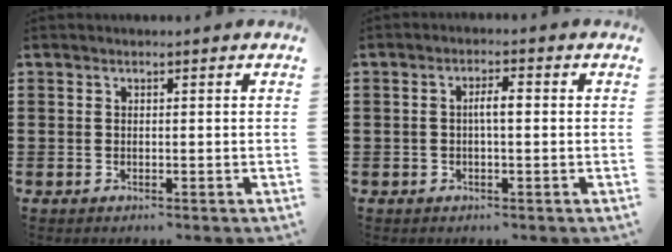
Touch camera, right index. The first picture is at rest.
{"total": 2.6, "force": [-0.1, 0.7, 2.5], "torque": [-0.047, 0.003, -0.004]}